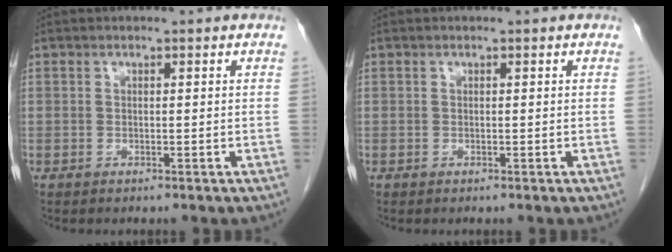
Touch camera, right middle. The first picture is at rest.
{"total": 0.0}